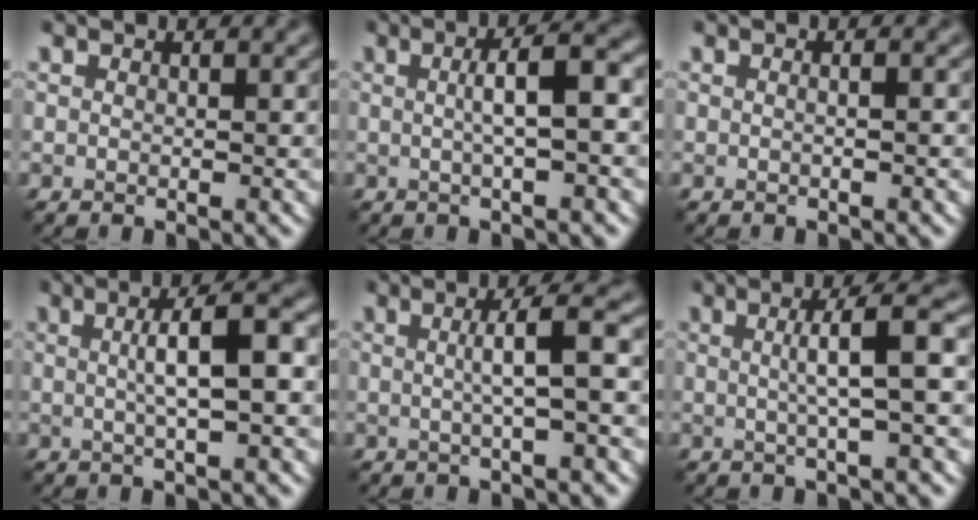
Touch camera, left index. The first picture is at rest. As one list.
[{"total": 4.4, "force": [0.3, 0.9, 4.3], "torque": [-0.064, 0.014, 0.003]}, {"total": 0.9, "force": [0.0, 0.3, 0.8], "torque": [-0.012, -0.007, -0.005]}, {"total": 5.7, "force": [0.6, 1.2, 5.5], "torque": [-0.079, 0.016, 0.006]}, {"total": 3.9, "force": [0.2, 0.7, 3.8], "torque": [-0.060, 0.011, -0.001]}, {"total": 4.9, "force": [0.4, 0.9, 4.8], "torque": [-0.069, 0.012, 0.002]}]